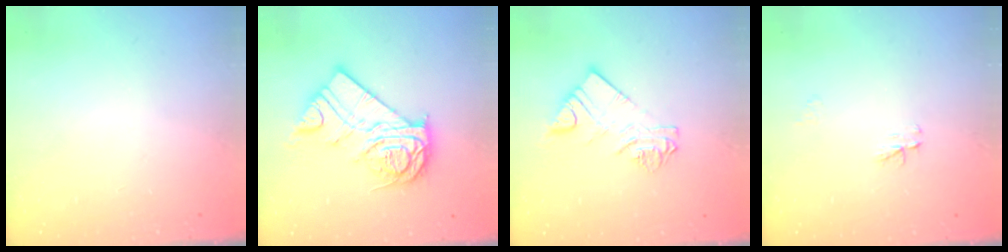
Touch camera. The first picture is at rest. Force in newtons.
{"total": 16.1, "press": 16.1, "slide": 1.4}
{"total": 8.9, "press": 8.9, "slide": 0.7}
{"total": 3.0, "press": 3.0, "slide": 0.4}